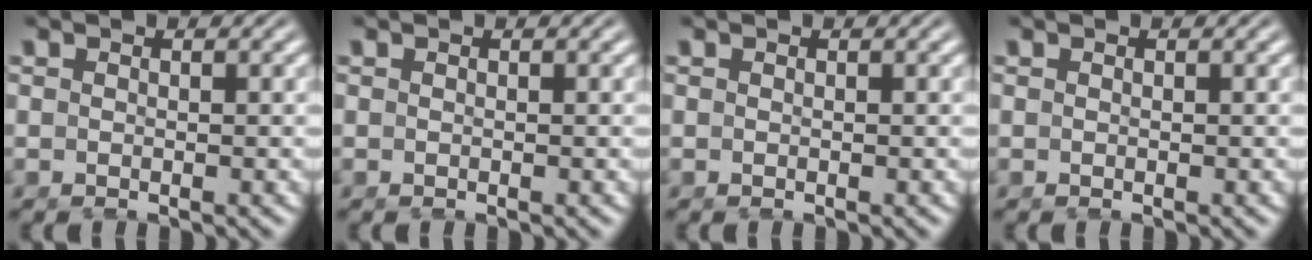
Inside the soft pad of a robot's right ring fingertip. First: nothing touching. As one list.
[{"total": 0.0}, {"total": 0.0}, {"total": 0.0}]